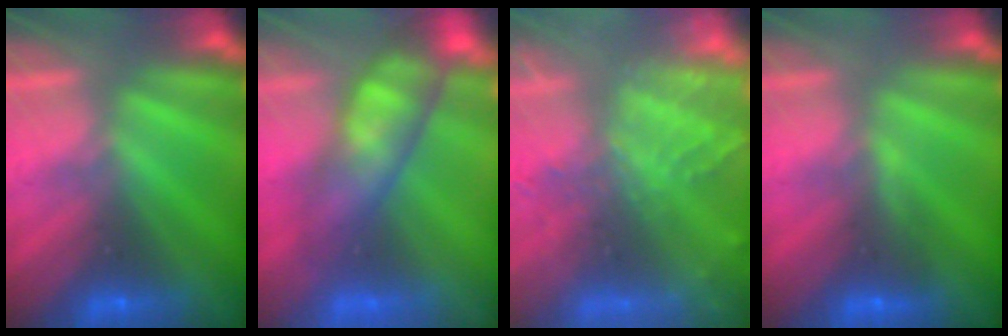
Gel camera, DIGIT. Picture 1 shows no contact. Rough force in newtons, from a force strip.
{"total": 4.5}
{"total": 6.8}
{"total": 3.2}